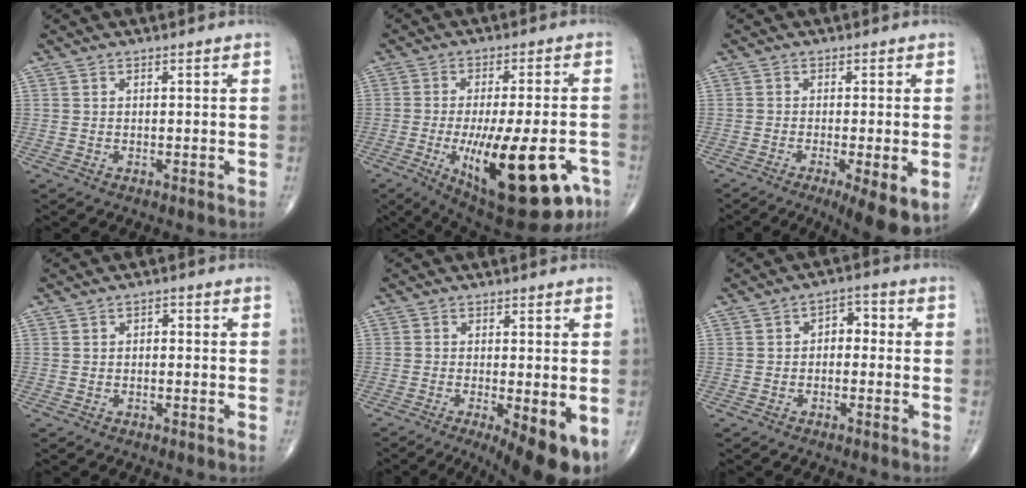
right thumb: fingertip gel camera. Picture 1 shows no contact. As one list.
[{"total": 23.3, "force": [-8.5, 8.2, 20.1], "torque": [-0.277, -0.004, -0.104]}, {"total": 9.1, "force": [-3.5, 2.1, 8.2], "torque": [-0.121, -0.017, -0.052]}, {"total": 1.3, "force": [0.0, 0.9, 1.0], "torque": [-0.010, 0.007, -0.004]}, {"total": 11.1, "force": [-4.5, 3.3, 9.6], "torque": [-0.127, -0.017, -0.063]}, {"total": 3.9, "force": [-0.2, 2.7, 2.9], "torque": [-0.023, 0.021, -0.016]}]